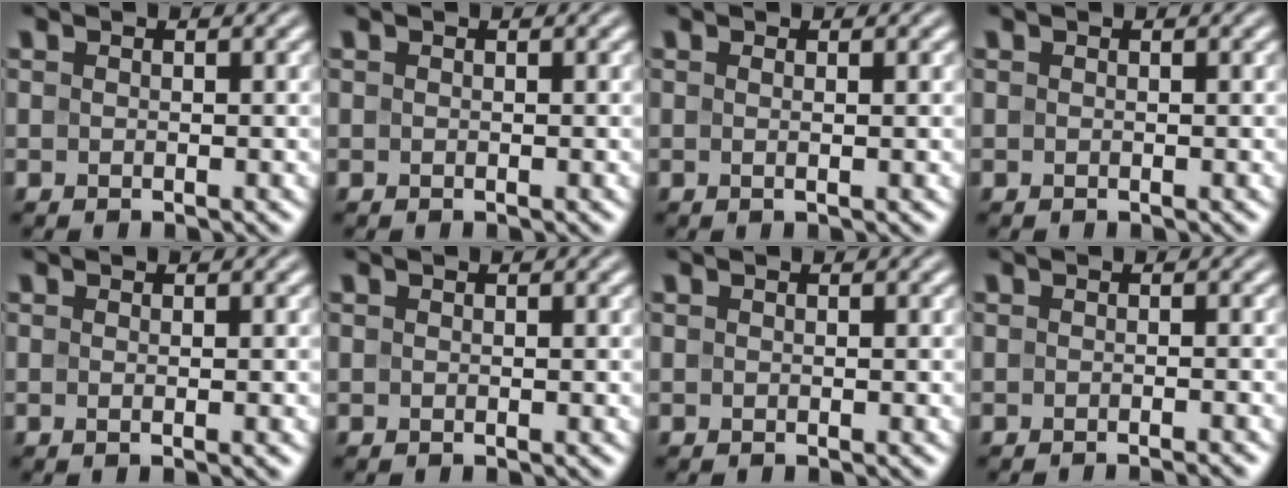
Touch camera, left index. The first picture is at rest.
{"total": 0.0}
{"total": 1.1, "force": [0.1, 0.3, 1.1], "torque": [-0.014, 0.000, -0.003]}
{"total": 0.0}
{"total": 1.4, "force": [-0.1, 0.4, 1.3], "torque": [-0.014, 0.000, -0.005]}
{"total": 0.0}
{"total": 0.0}
{"total": 1.6, "force": [-1.1, 0.3, 1.1], "torque": [0.001, -0.001, -0.021]}